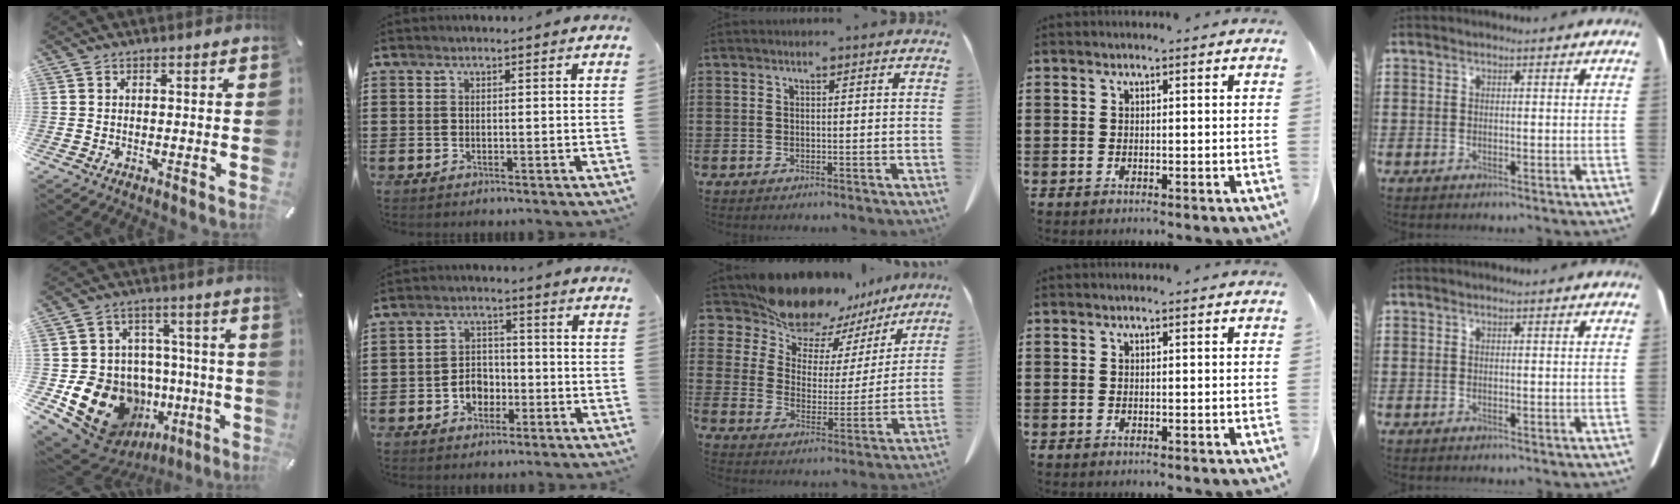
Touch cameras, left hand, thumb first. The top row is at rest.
{"thumb": {"total": 21.0, "force": [-7.6, 16.2, 11.0], "torque": [-0.198, 0.030, -0.093]}, "index": {"total": 4.2, "force": [-1.9, 3.2, 1.9], "torque": [-0.042, 0.008, -0.039]}, "middle": {"total": 12.3, "force": [11.5, 3.7, 2.0], "torque": [-0.085, -0.090, 0.210]}}